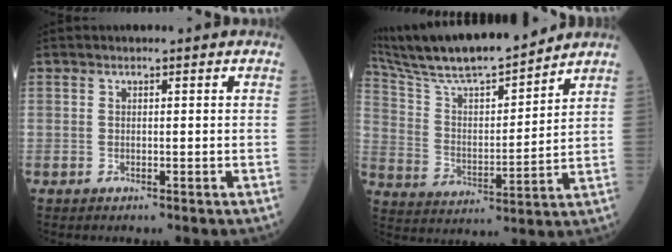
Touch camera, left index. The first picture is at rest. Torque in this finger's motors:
{"motor_torque": [-0.13, -1.02, 0.24, 0.08]}